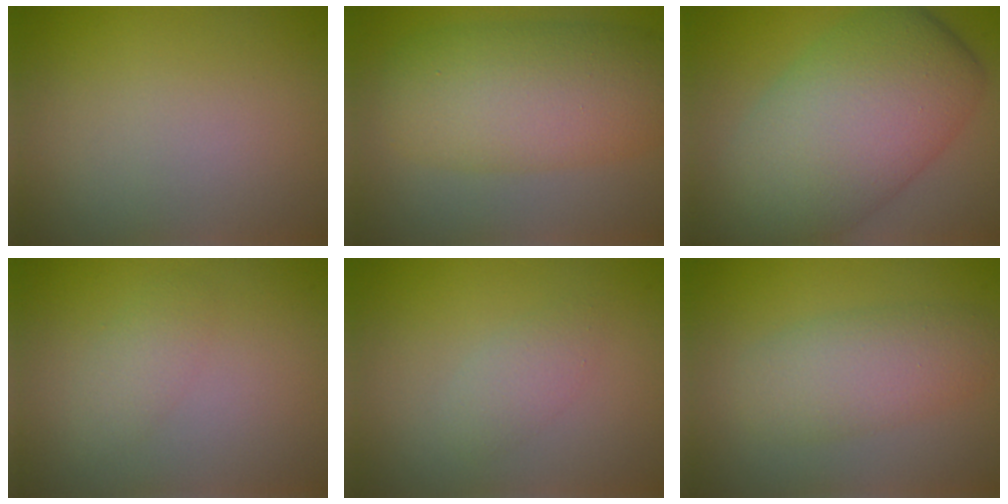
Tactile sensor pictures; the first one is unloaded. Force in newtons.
{"total": 8.0, "press": 8.0, "slide": 0.1}
{"total": 12.0, "press": 12.0, "slide": 0.5}
{"total": 1.6, "press": 1.6, "slide": 0.1}
{"total": 1.6, "press": 1.6, "slide": 0.1}
{"total": 4.0, "press": 4.0, "slide": 0.0}